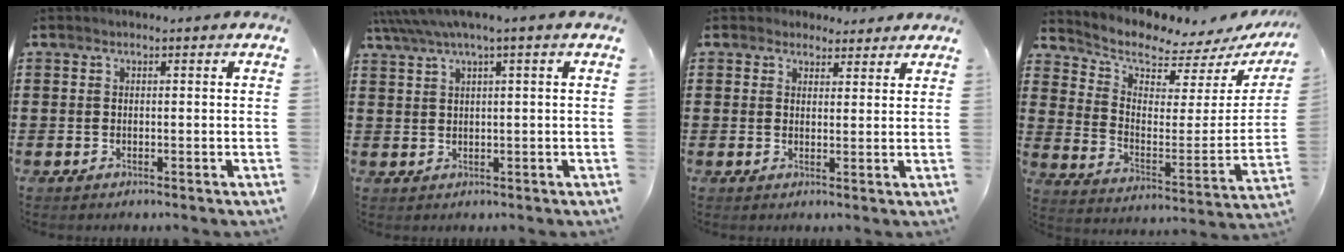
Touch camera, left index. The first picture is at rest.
{"total": 2.5, "force": [1.1, 0.0, 2.3], "torque": [-0.053, -0.003, 0.015]}
{"total": 3.0, "force": [2.4, 1.8, -0.1], "torque": [-0.009, 0.005, 0.047]}
{"total": 5.1, "force": [4.8, 1.4, 1.1], "torque": [-0.056, -0.047, 0.080]}